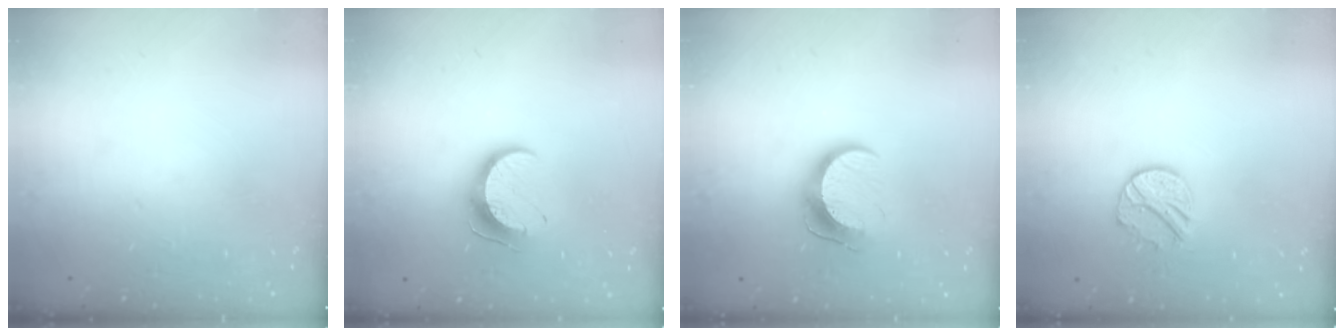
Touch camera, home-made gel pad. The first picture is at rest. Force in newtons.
{"total": 10.2, "press": 10.1, "slide": 0.8}
{"total": 10.3, "press": 10.3, "slide": 0.5}
{"total": 9.0, "press": 9.0, "slide": 0.2}